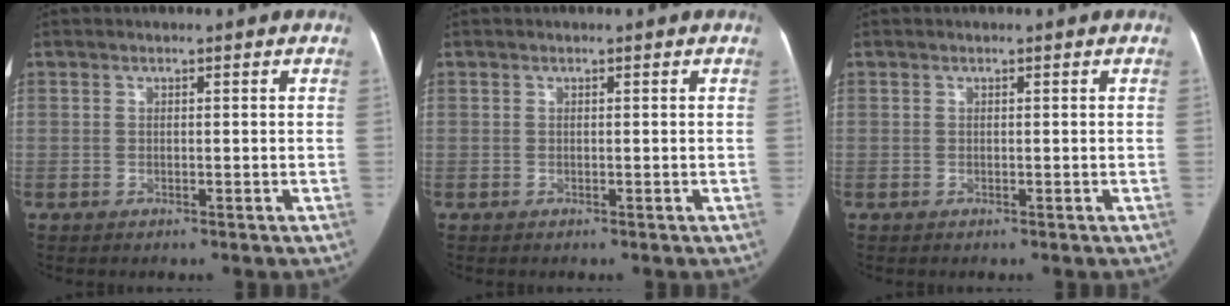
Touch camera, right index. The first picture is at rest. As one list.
[{"total": 0.0}, {"total": 0.0}]